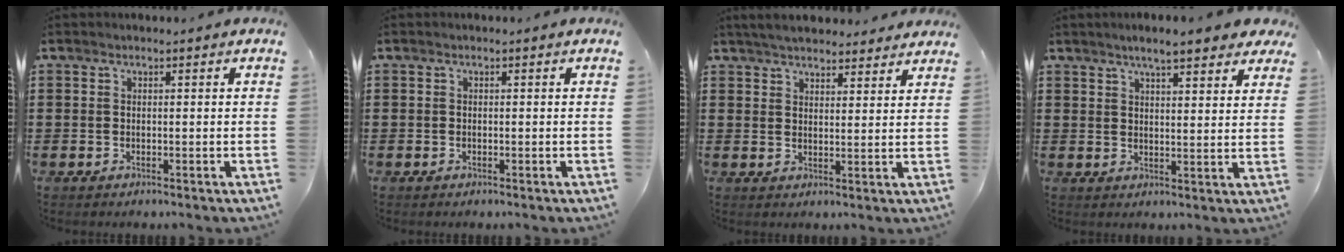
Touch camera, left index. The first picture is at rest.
{"total": 0.0}
{"total": 4.6, "force": [4.4, 0.7, 1.0], "torque": [-0.032, -0.009, 0.083]}
{"total": 5.4, "force": [4.7, 0.6, 2.7], "torque": [-0.067, -0.003, 0.084]}